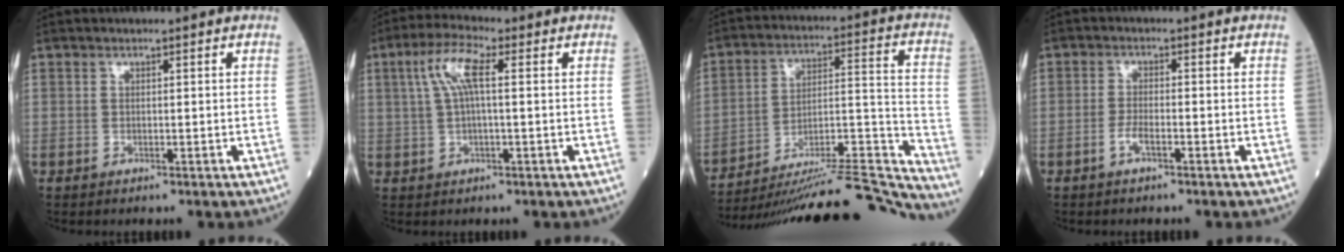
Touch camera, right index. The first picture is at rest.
{"total": 6.3, "force": [1.6, 1.2, 6.0], "torque": [-0.130, 0.022, 0.032]}
{"total": 28.0, "force": [-26.7, -1.0, 8.3], "torque": [-0.086, -0.003, -0.390]}
{"total": 3.1, "force": [-1.7, 0.7, 2.5], "torque": [-0.049, 0.003, -0.035]}